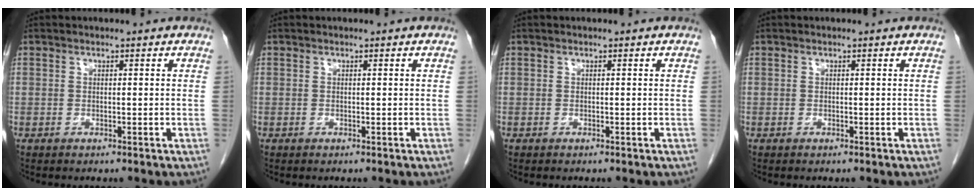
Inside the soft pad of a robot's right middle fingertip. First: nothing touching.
{"total": 0.0}
{"total": 0.0}
{"total": 0.0}